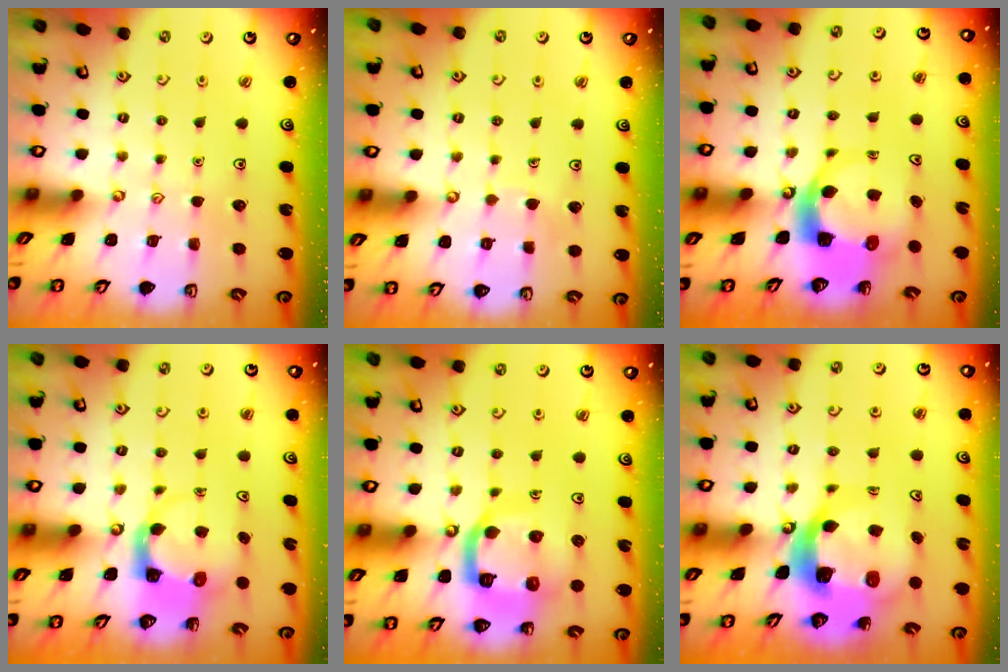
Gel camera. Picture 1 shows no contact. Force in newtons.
{"total": 2.2, "press": 2.2, "slide": 0.1}
{"total": 7.2, "press": 7.2, "slide": 1.0}
{"total": 3.9, "press": 3.9, "slide": 0.5}
{"total": 13.5, "press": 13.4, "slide": 1.6}
{"total": 9.5, "press": 9.4, "slide": 1.4}